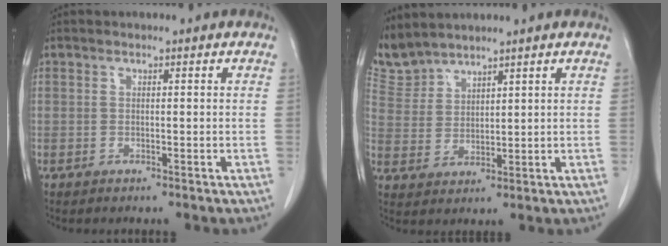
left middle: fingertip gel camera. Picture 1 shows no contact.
{"total": 5.0, "force": [4.9, 0.6, -0.3], "torque": [-0.008, 0.008, 0.115]}